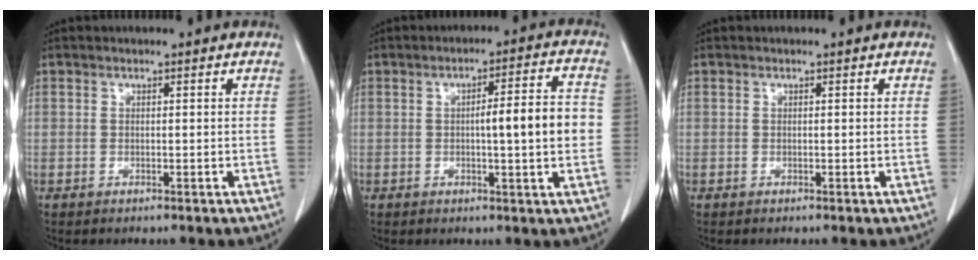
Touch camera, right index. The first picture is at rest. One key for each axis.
{"total": 8.5, "fx": -0.3, "fy": 0.8, "fz": 8.5, "tx": -0.117, "ty": 0.016, "tz": -0.005}
{"total": 0.0}